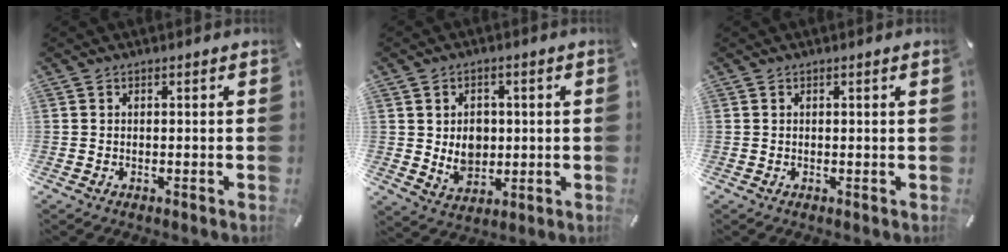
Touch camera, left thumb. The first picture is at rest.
{"total": 7.4, "force": [0.9, 6.4, 3.6], "torque": [-0.046, 0.000, 0.015]}
{"total": 0.6, "force": [0.2, -0.1, 0.6], "torque": [-0.008, -0.001, 0.003]}